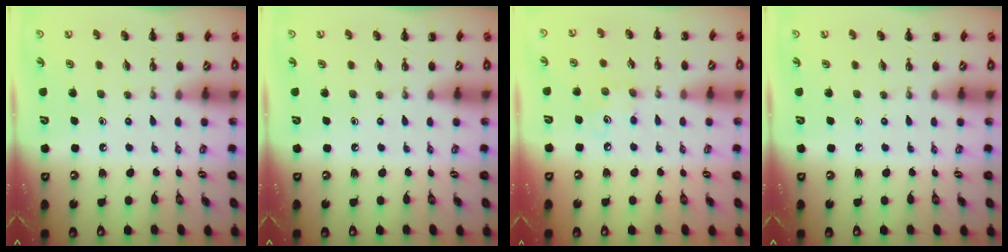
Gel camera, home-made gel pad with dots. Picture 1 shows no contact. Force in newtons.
{"total": 0.0}
{"total": 3.6, "press": 3.5, "slide": 0.9}
{"total": 0.0}